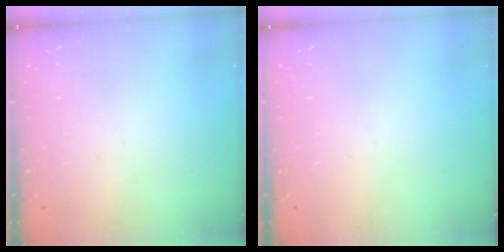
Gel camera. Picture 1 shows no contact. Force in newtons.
{"total": 0.0}